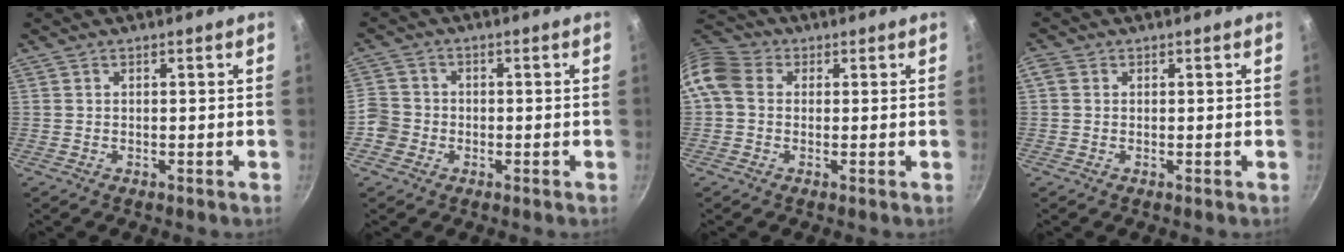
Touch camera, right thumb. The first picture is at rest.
{"total": 5.0, "force": [-1.9, 4.4, 1.4], "torque": [-0.010, 0.023, -0.044]}
{"total": 10.3, "force": [1.1, 8.4, 5.8], "torque": [-0.114, 0.024, 0.002]}
{"total": 1.6, "force": [0.3, 1.4, 0.9], "torque": [-0.018, 0.004, 0.002]}